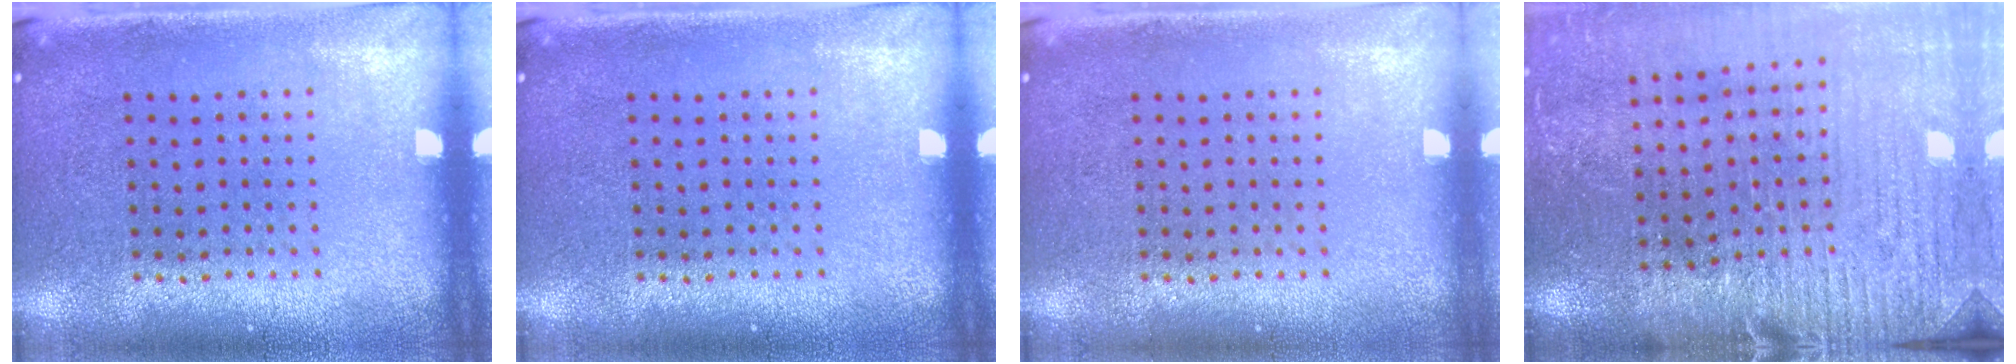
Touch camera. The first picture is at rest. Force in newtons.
{"total": 0.0}
{"total": 0.0}
{"total": 3.2, "press": 3.0, "slide": 1.0}